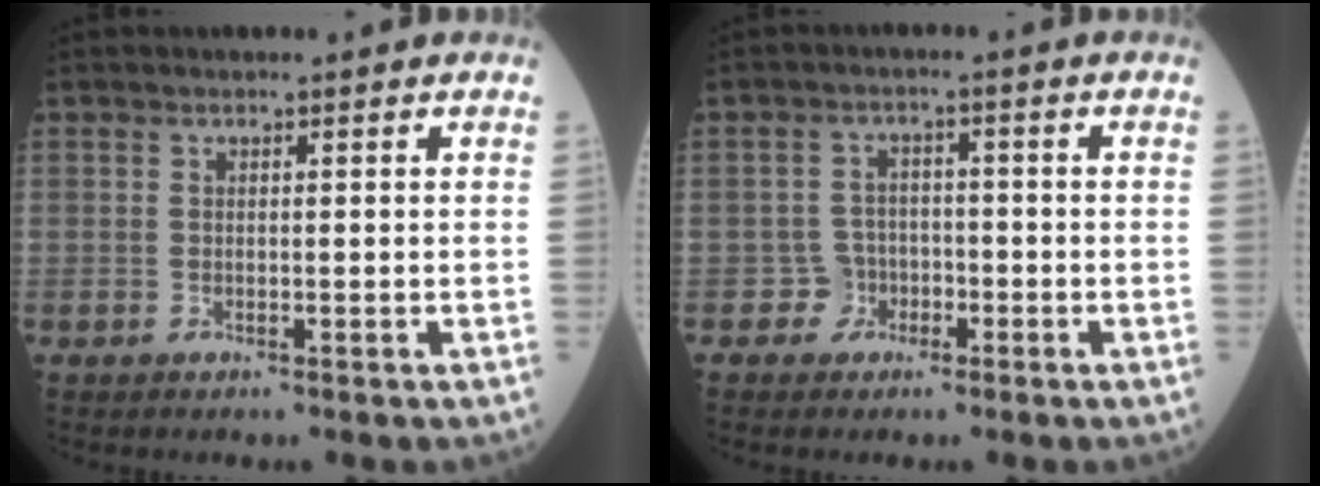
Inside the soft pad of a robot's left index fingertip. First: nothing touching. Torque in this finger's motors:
{"motor_torque": [-0.07, -0.07, 0.00, -0.03]}